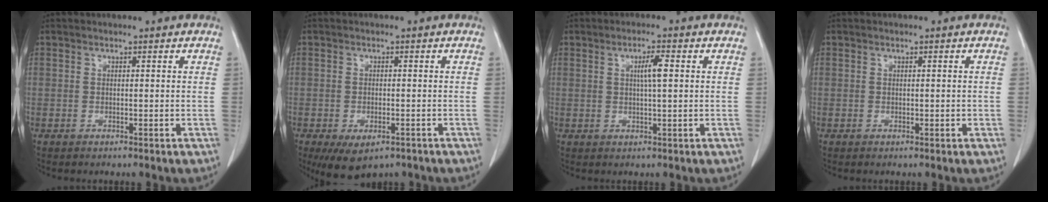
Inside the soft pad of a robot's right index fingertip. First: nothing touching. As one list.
[{"total": 6.6, "force": [-4.1, 3.3, 4.0], "torque": [-0.062, -0.008, -0.058]}, {"total": 3.3, "force": [0.7, 0.1, 3.2], "torque": [-0.056, 0.001, 0.011]}, {"total": 0.5, "force": [0.1, 0.4, 0.4], "torque": [-0.001, 0.006, 0.005]}]